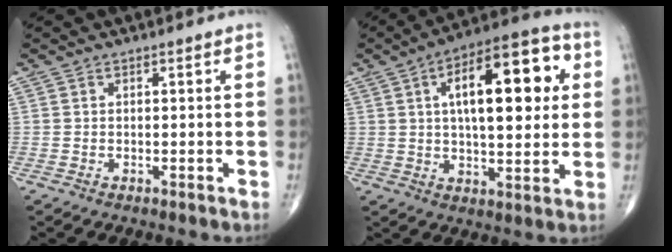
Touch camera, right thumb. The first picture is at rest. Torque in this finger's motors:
{"motor_torque": [0.58, 4.43, 1.96, 0.76, 0.15]}